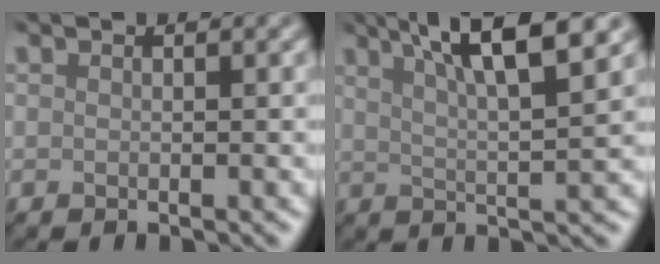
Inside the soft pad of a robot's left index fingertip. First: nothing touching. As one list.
[{"total": 7.7, "force": [4.4, 1.6, 6.1], "torque": [-0.075, 0.018, 0.055]}]